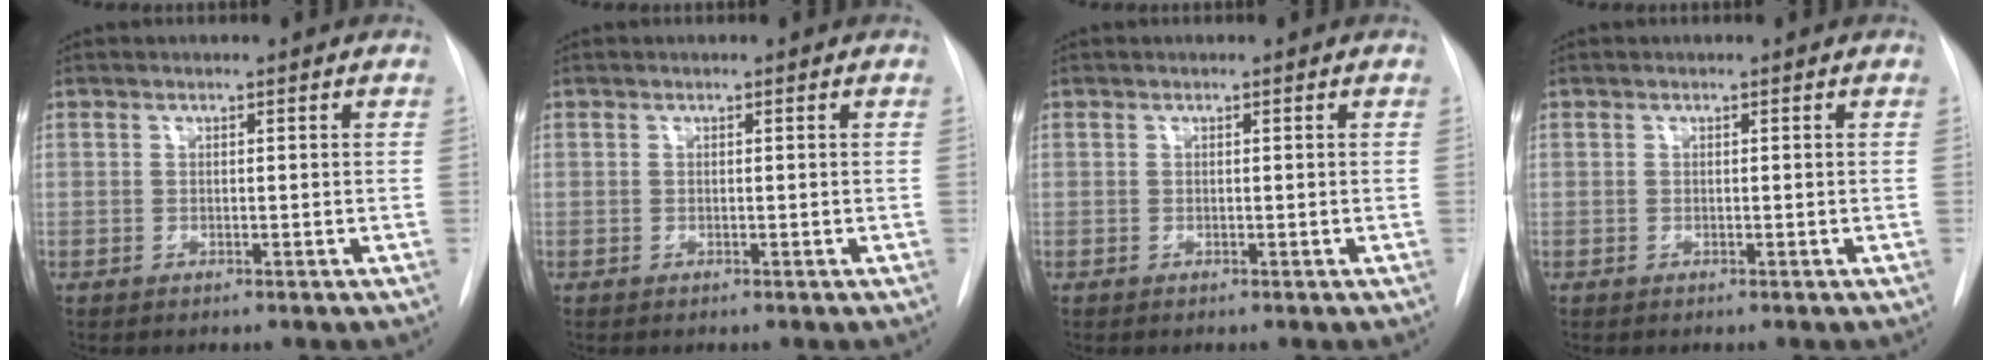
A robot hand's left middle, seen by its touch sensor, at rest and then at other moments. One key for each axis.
{"total": 0.0}
{"total": 0.0}
{"total": 0.0}